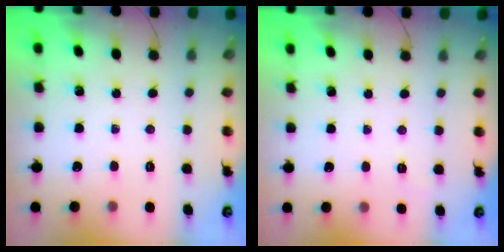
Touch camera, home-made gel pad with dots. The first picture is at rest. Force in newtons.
{"total": 5.9, "press": 5.8, "slide": 1.4}